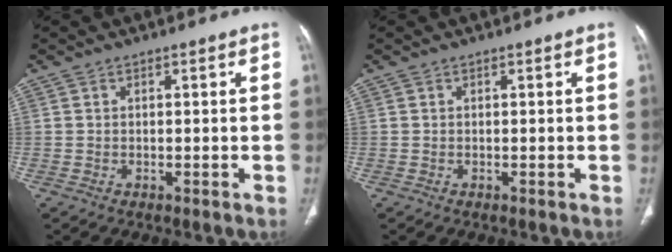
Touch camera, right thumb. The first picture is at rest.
{"total": 0.0}